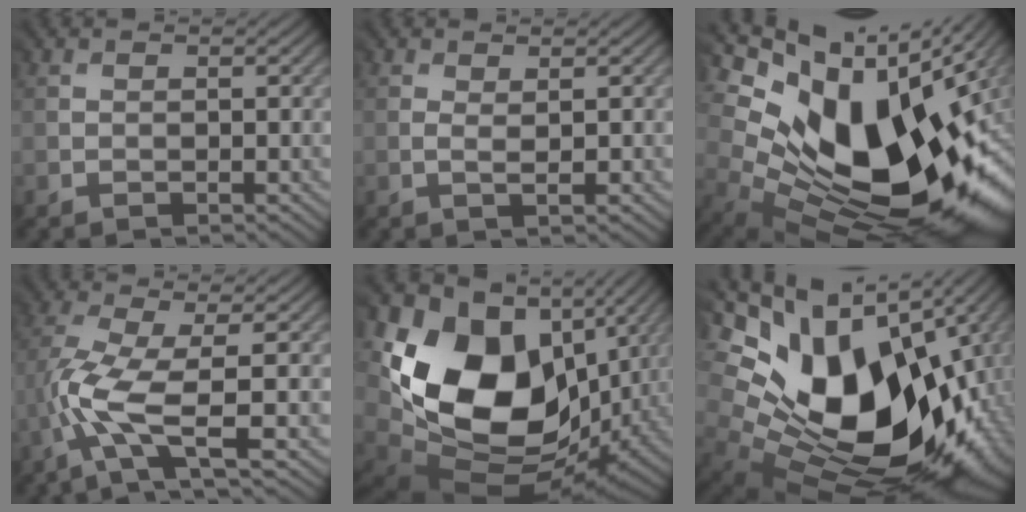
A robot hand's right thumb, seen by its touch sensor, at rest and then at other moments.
{"total": 0.7, "force": [0.5, -0.5, 0.1], "torque": [-0.008, 0.001, 0.009]}
{"total": 17.0, "force": [2.5, 10.1, 13.4], "torque": [-0.216, -0.038, 0.077]}
{"total": 7.2, "force": [-2.4, 1.9, 6.6], "torque": [-0.152, 0.005, -0.059]}
{"total": 17.6, "force": [2.0, 13.6, 11.1], "torque": [-0.271, -0.030, 0.070]}
{"total": 19.2, "force": [1.2, 12.6, 14.5], "torque": [-0.279, -0.054, 0.057]}